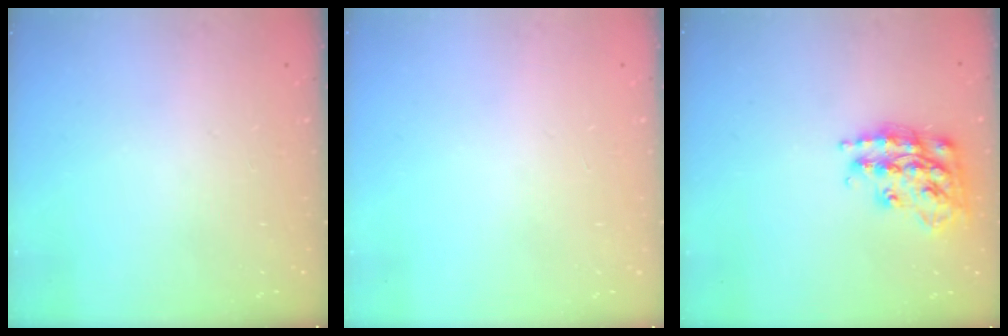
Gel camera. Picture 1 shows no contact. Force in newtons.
{"total": 0.0}
{"total": 17.9, "press": 17.8, "slide": 1.1}